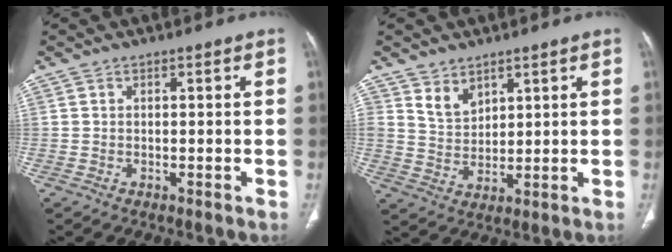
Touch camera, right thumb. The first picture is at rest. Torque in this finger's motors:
{"motor_torque": [0.37, 0.36, 0.61, 0.56, 0.09]}